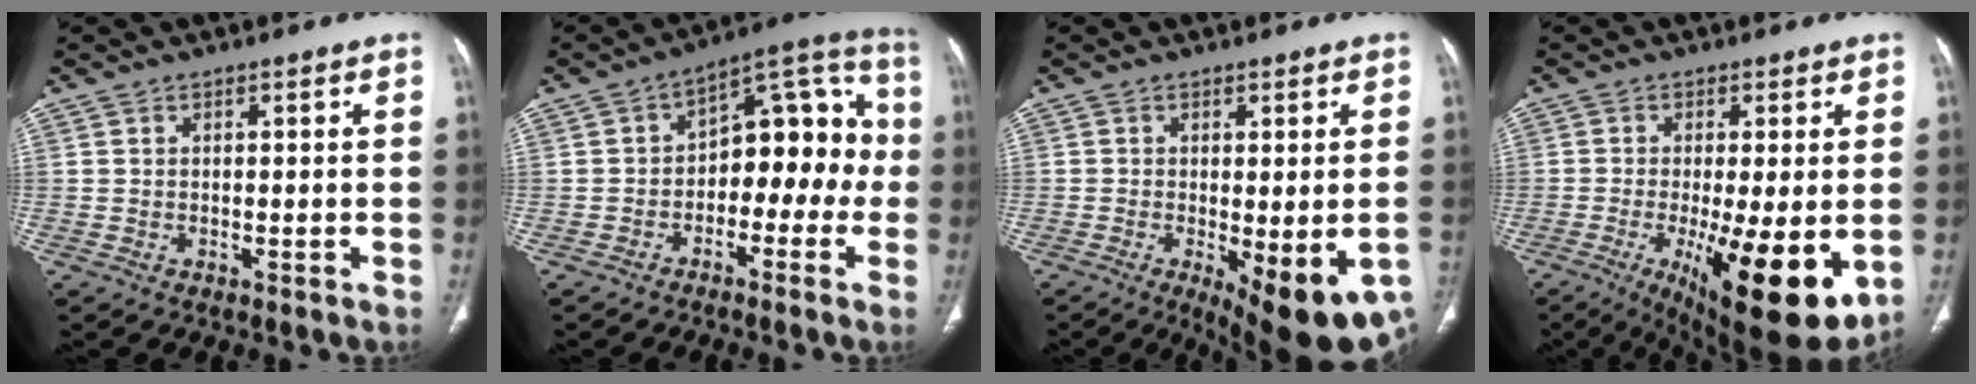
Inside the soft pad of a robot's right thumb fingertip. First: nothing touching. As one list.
[{"total": 14.5, "force": [-2.1, 8.9, 11.2], "torque": [-0.096, 0.061, -0.041]}, {"total": 13.8, "force": [-5.6, 4.8, 11.7], "torque": [-0.129, -0.011, -0.067]}, {"total": 17.0, "force": [-4.5, 4.9, 15.6], "torque": [-0.213, -0.029, -0.049]}]